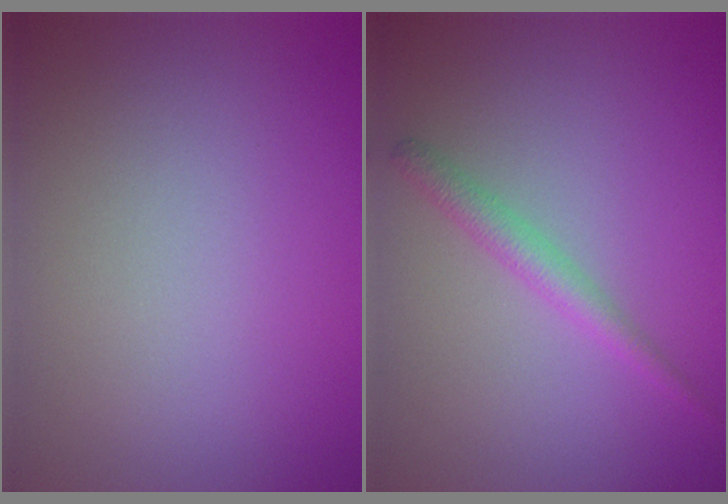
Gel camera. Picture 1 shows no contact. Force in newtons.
{"total": 1.9, "press": 1.9, "slide": 0.1}